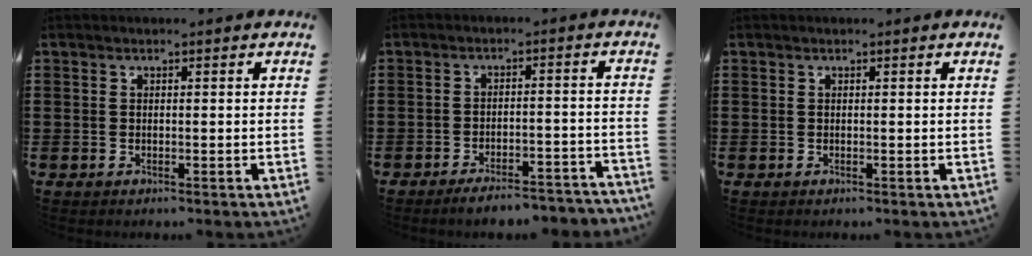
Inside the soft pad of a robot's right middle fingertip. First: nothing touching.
{"total": 4.1, "force": [-3.8, 0.1, 1.5], "torque": [-0.024, -0.001, -0.074]}
{"total": 0.0}